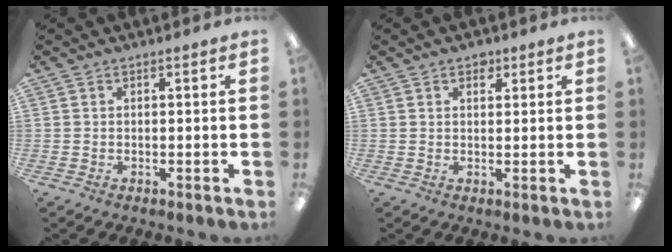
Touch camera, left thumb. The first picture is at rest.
{"total": 2.5, "force": [1.6, 1.5, 1.1], "torque": [0.000, -0.007, 0.024]}